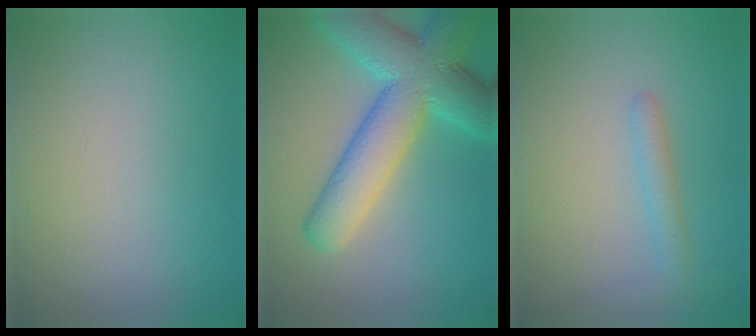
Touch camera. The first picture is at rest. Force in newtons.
{"total": 9.4, "press": 9.4, "slide": 0.4}
{"total": 2.0, "press": 2.0, "slide": 0.2}